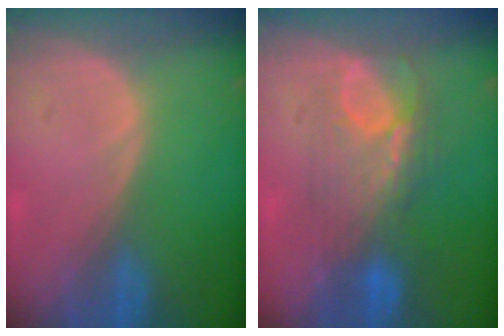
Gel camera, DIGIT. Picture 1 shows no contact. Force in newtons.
{"total": 7.7, "press": 7.4, "slide": 2.2}